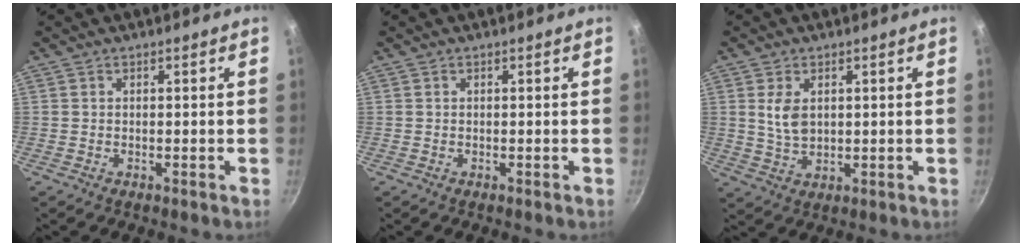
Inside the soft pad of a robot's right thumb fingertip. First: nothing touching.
{"total": 0.0}
{"total": 5.4, "force": [1.4, 3.4, 3.9], "torque": [-0.067, -0.012, 0.032]}